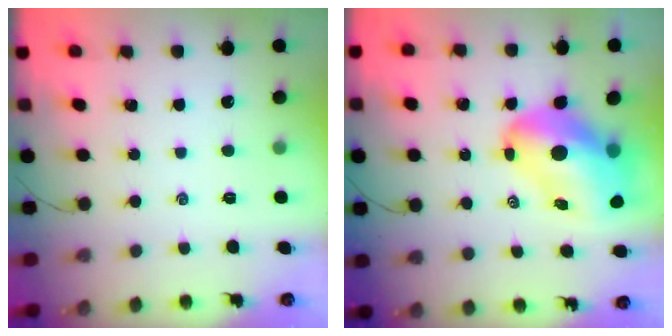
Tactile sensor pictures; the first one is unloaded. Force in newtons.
{"total": 15.9, "press": 15.2, "slide": 4.5}